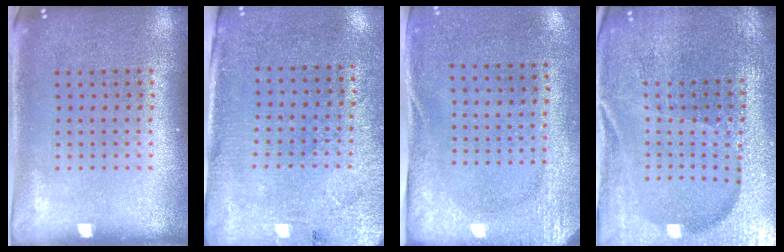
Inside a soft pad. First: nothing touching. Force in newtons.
{"total": 2.8, "press": 2.4, "slide": 1.3}
{"total": 2.8, "press": 2.2, "slide": 1.7}
{"total": 4.5, "press": 4.4, "slide": 1.3}